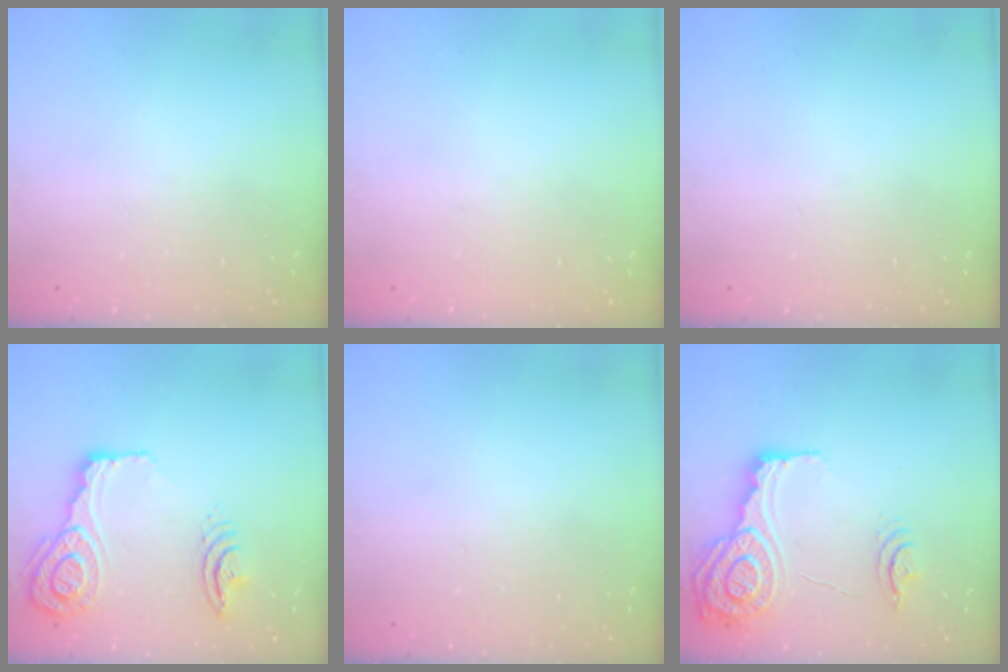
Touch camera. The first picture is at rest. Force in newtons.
{"total": 0.0}
{"total": 0.0}
{"total": 17.7, "press": 17.1, "slide": 4.4}
{"total": 0.0}
{"total": 16.0, "press": 15.9, "slide": 1.2}